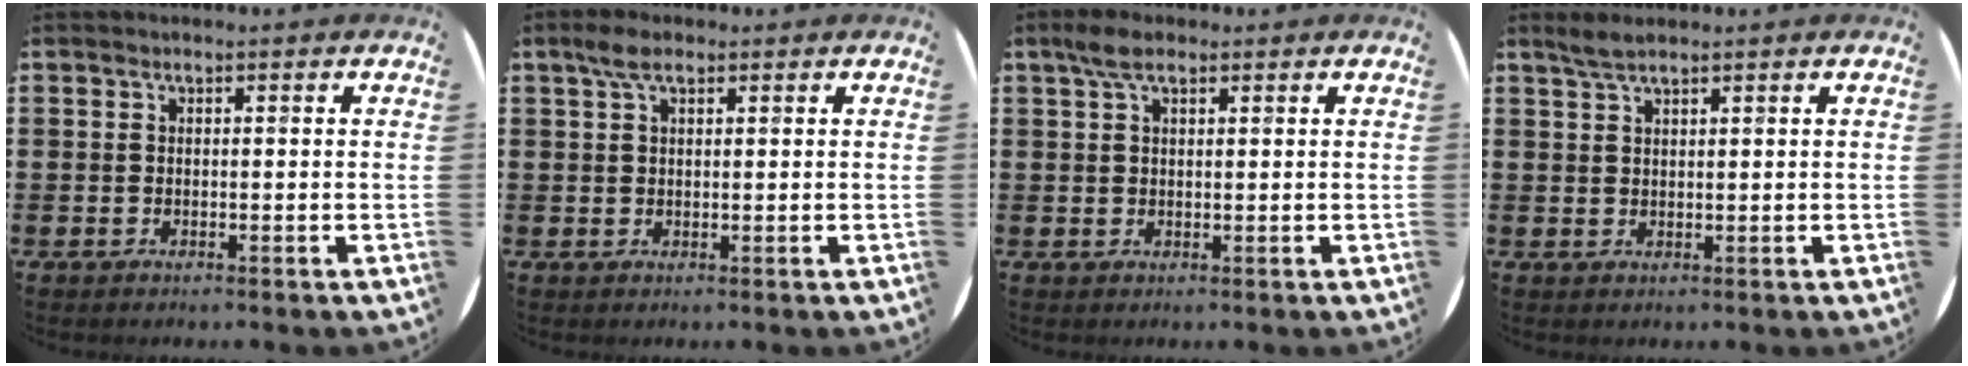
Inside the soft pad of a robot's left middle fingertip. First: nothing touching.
{"total": 2.8, "force": [1.7, 1.2, 1.9], "torque": [-0.035, 0.004, 0.028]}
{"total": 3.0, "force": [1.9, 1.3, 2.0], "torque": [-0.036, 0.004, 0.031]}
{"total": 2.1, "force": [1.8, 0.2, 1.1], "torque": [-0.022, 0.003, 0.032]}